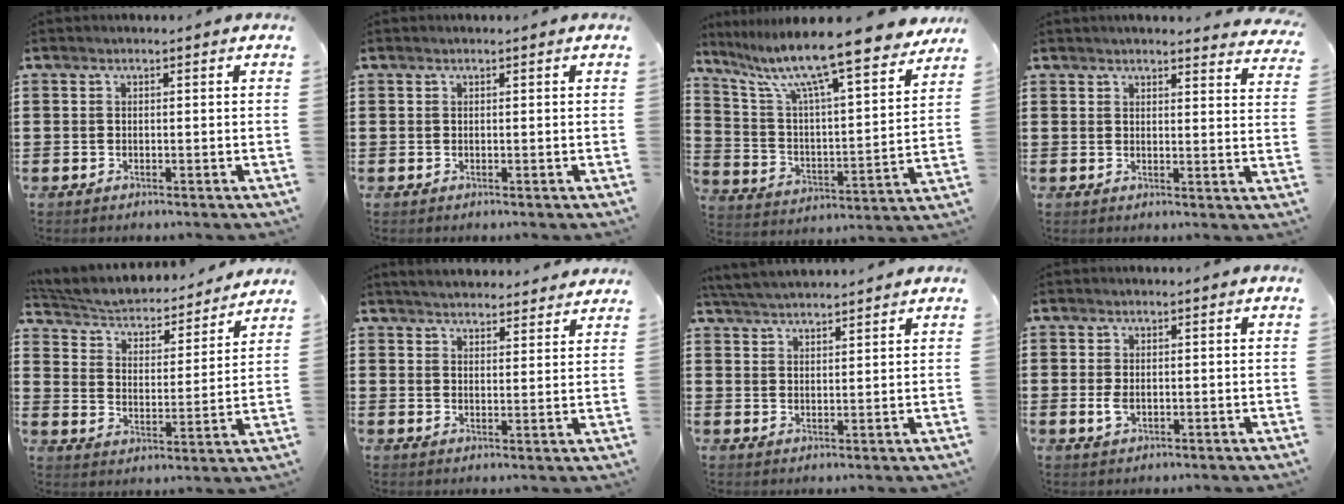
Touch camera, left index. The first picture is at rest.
{"total": 0.0}
{"total": 12.7, "force": [10.5, 0.8, 7.1], "torque": [-0.167, -0.070, 0.173]}
{"total": 3.1, "force": [3.0, -0.3, 0.5], "torque": [-0.012, -0.017, 0.054]}
{"total": 3.6, "force": [3.3, 1.0, 1.0], "torque": [-0.040, -0.030, 0.048]}
{"total": 3.8, "force": [3.8, 0.0, 0.3], "torque": [-0.017, -0.015, 0.069]}
{"total": 3.8, "force": [3.7, -0.2, 0.6], "torque": [-0.023, -0.011, 0.068]}
{"total": 1.8, "force": [-0.1, 0.9, 1.5], "torque": [-0.038, -0.002, -0.003]}